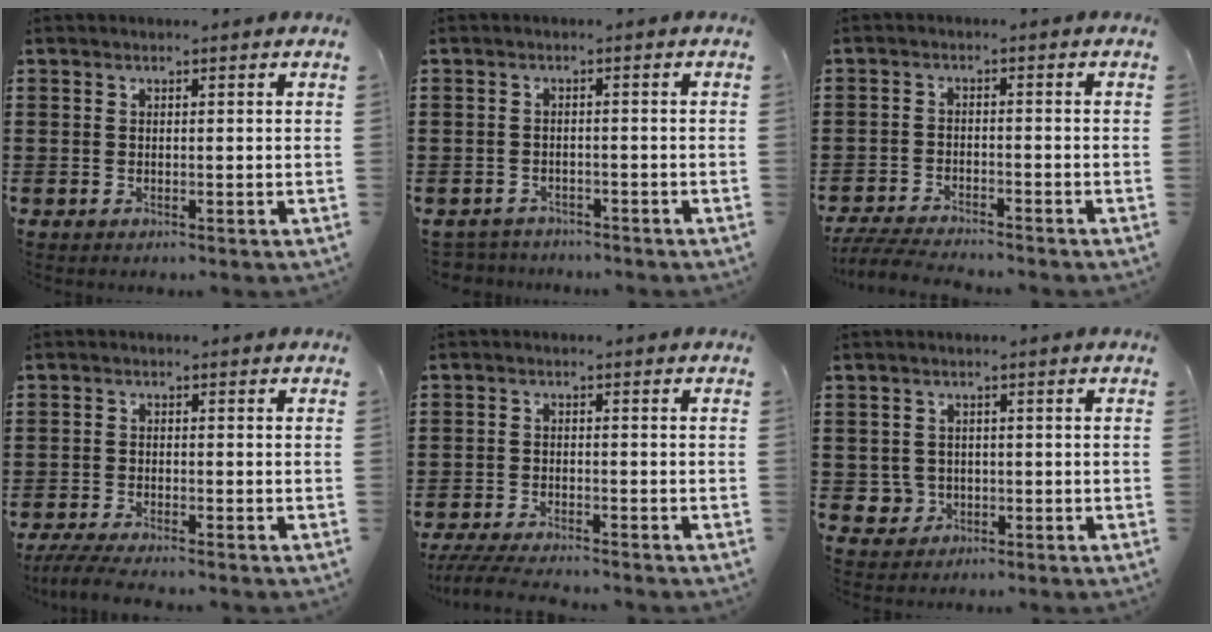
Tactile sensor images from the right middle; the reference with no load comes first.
{"total": 1.9, "force": [-1.9, 0.3, -0.3], "torque": [-0.003, 0.000, -0.044]}
{"total": 4.5, "force": [-4.3, 0.2, 1.3], "torque": [-0.033, -0.007, -0.089]}
{"total": 3.3, "force": [-3.0, 0.0, 1.4], "torque": [-0.036, -0.011, -0.062]}
{"total": 3.9, "force": [-3.7, 0.1, 1.3], "torque": [-0.035, -0.011, -0.076]}
{"total": 2.3, "force": [-0.4, 2.2, 0.4], "torque": [-0.017, 0.005, -0.012]}